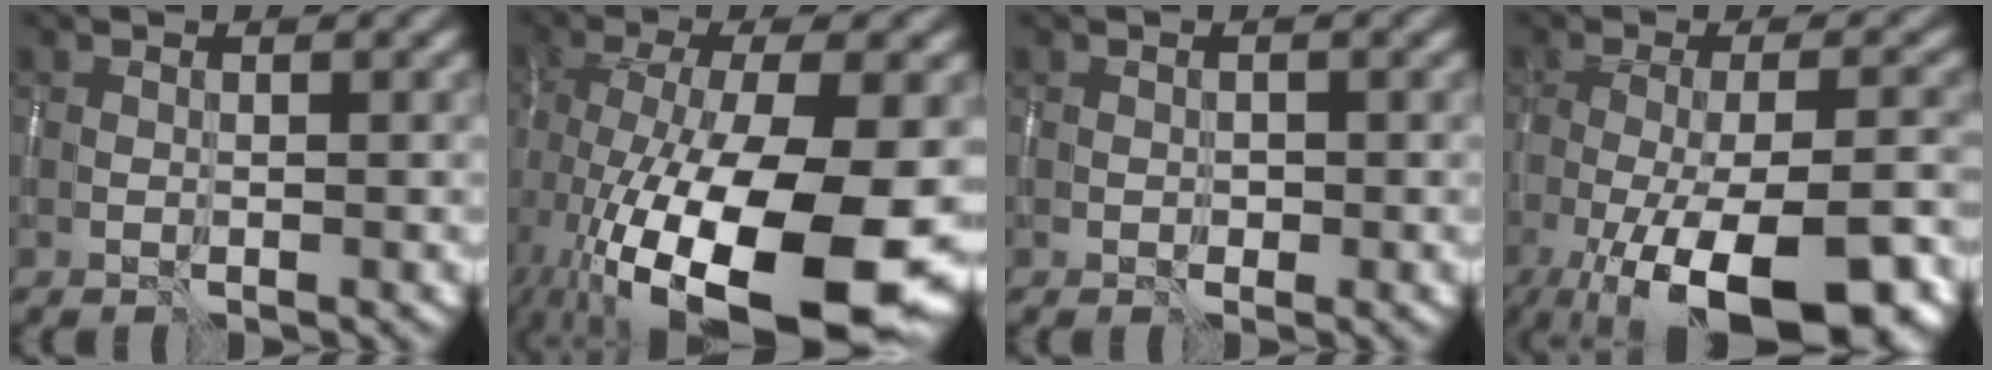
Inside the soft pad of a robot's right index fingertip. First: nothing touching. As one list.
[{"total": 17.5, "force": [-6.4, 6.4, 15.0], "torque": [-0.254, -0.029, -0.089]}, {"total": 0.6, "force": [-0.2, 0.5, 0.0], "torque": [0.002, -0.003, 0.000]}, {"total": 12.6, "force": [-6.4, 3.9, 10.1], "torque": [-0.164, -0.020, -0.097]}]